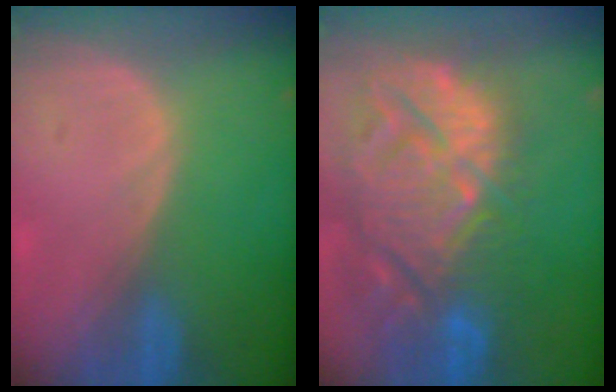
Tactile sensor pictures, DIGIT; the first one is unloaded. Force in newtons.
{"total": 15.1, "press": 12.9, "slide": 7.7}